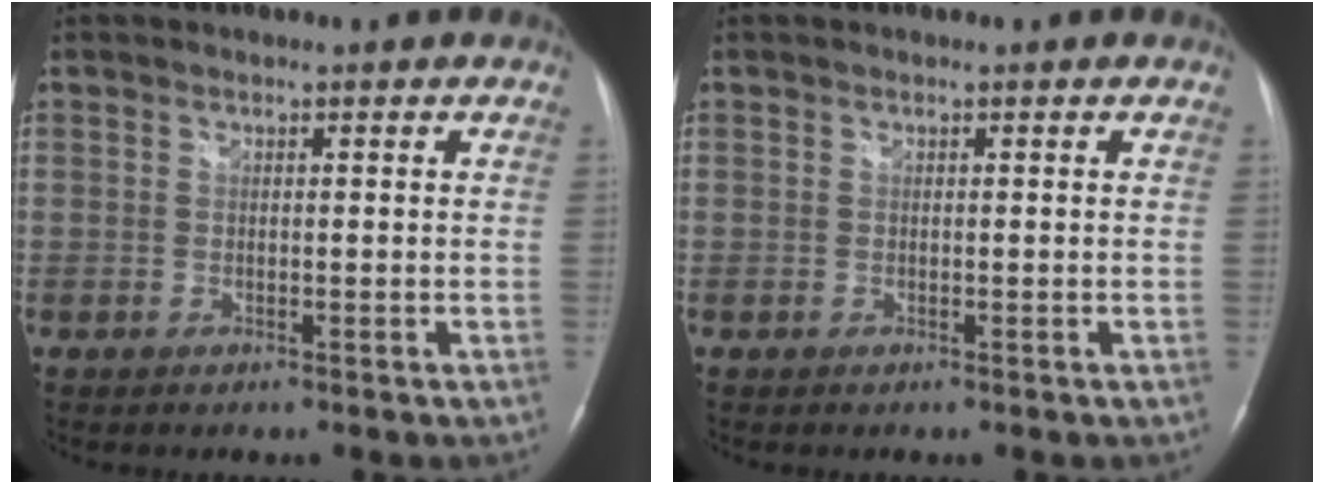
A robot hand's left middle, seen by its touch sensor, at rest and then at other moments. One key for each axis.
{"total": 0.0}